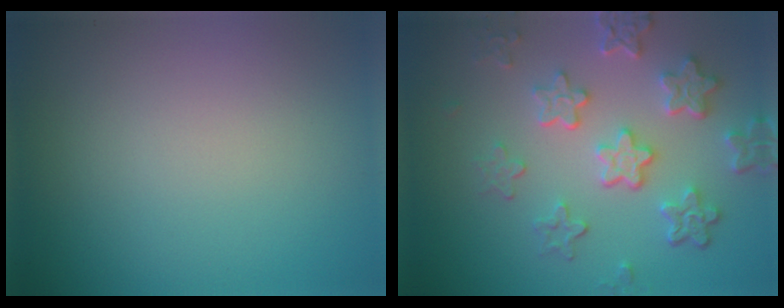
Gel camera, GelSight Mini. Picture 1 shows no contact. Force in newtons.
{"total": 5.9, "press": 4.4, "slide": 4.0}